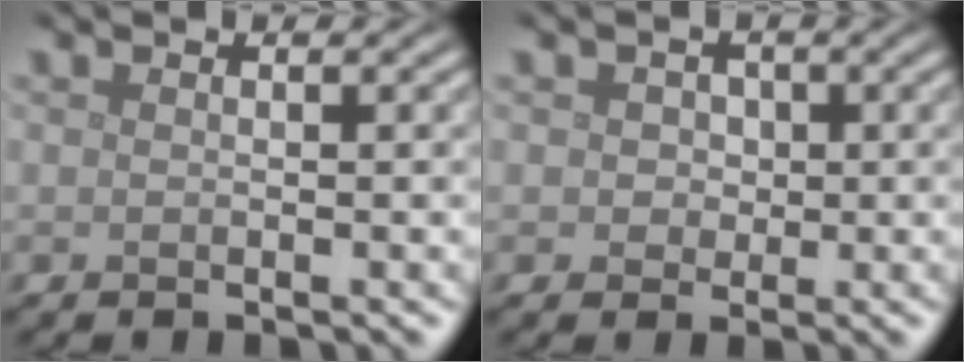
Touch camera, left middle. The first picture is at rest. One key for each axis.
{"total": 1.9, "fx": 0.5, "fy": 1.6, "fz": 0.9, "tx": -0.007, "ty": 0.008, "tz": 0.001}